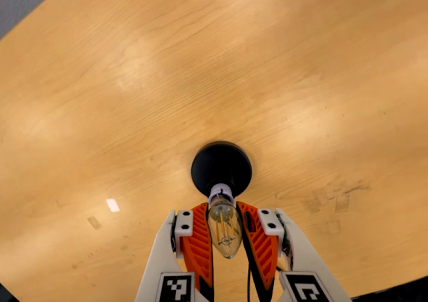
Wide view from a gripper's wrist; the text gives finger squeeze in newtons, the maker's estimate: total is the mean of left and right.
{"total": 17.3, "left": 15.9, "right": 18.7}